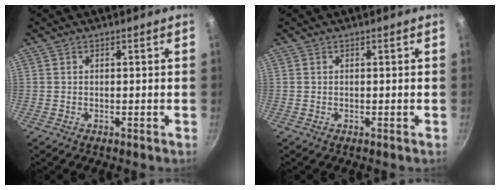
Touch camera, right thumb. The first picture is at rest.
{"total": 0.0}